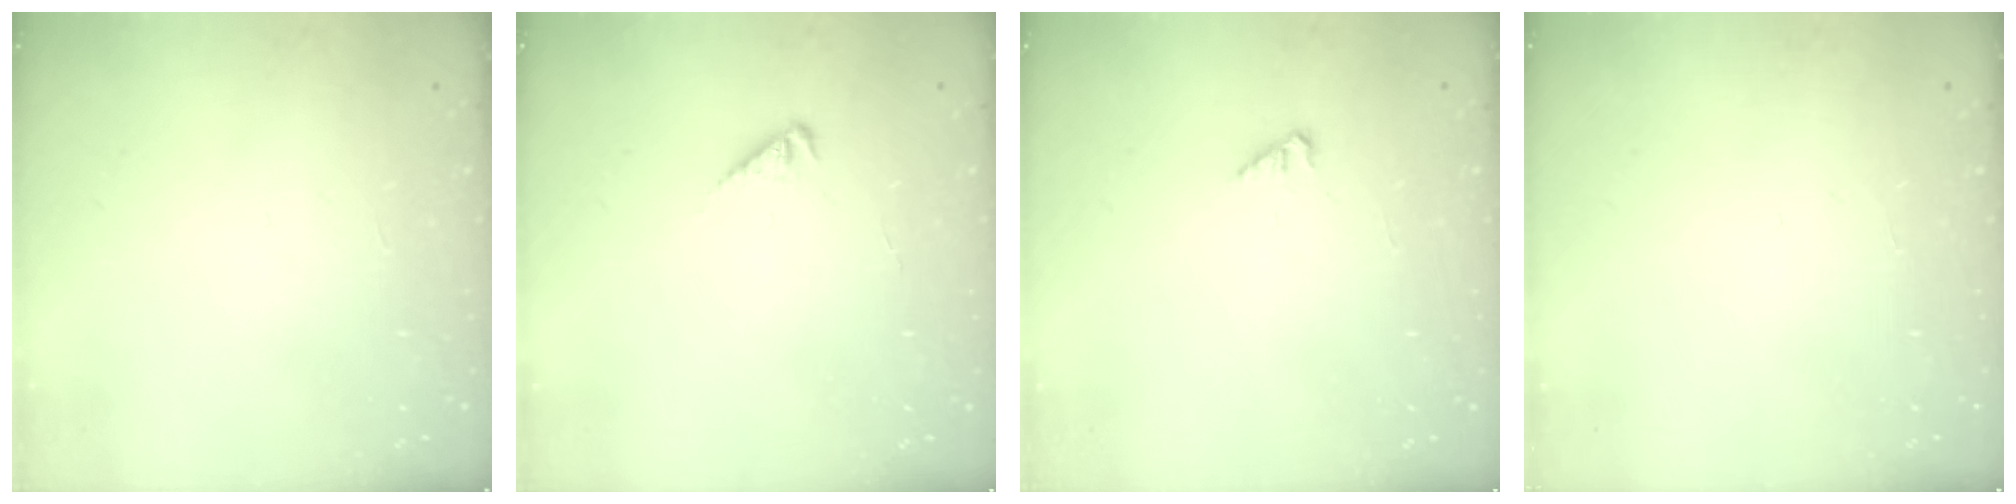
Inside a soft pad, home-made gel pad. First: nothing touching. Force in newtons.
{"total": 2.4, "press": 2.3, "slide": 0.5}
{"total": 2.4, "press": 2.4, "slide": 0.2}
{"total": 0.0}